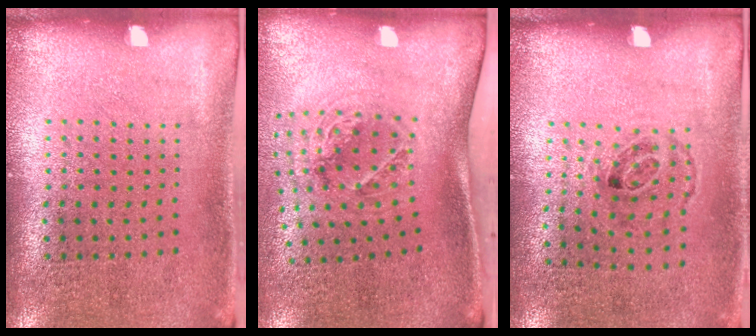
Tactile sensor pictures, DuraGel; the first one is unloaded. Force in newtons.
{"total": 1.4, "press": 1.2, "slide": 0.8}
{"total": 1.0, "press": 0.7, "slide": 0.7}